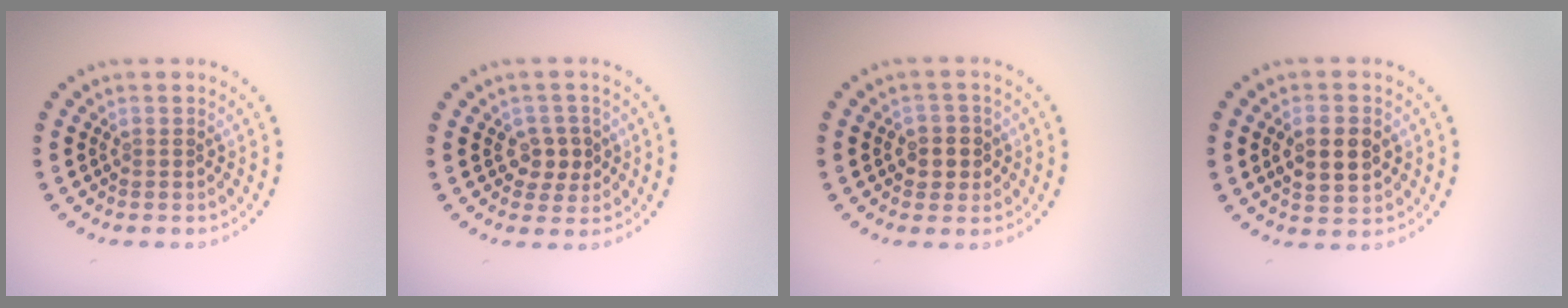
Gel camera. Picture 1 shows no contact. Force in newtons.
{"total": 2.3, "press": 2.2, "slide": 0.8}
{"total": 2.4, "press": 2.3, "slide": 0.9}
{"total": 4.4, "press": 4.3, "slide": 0.2}